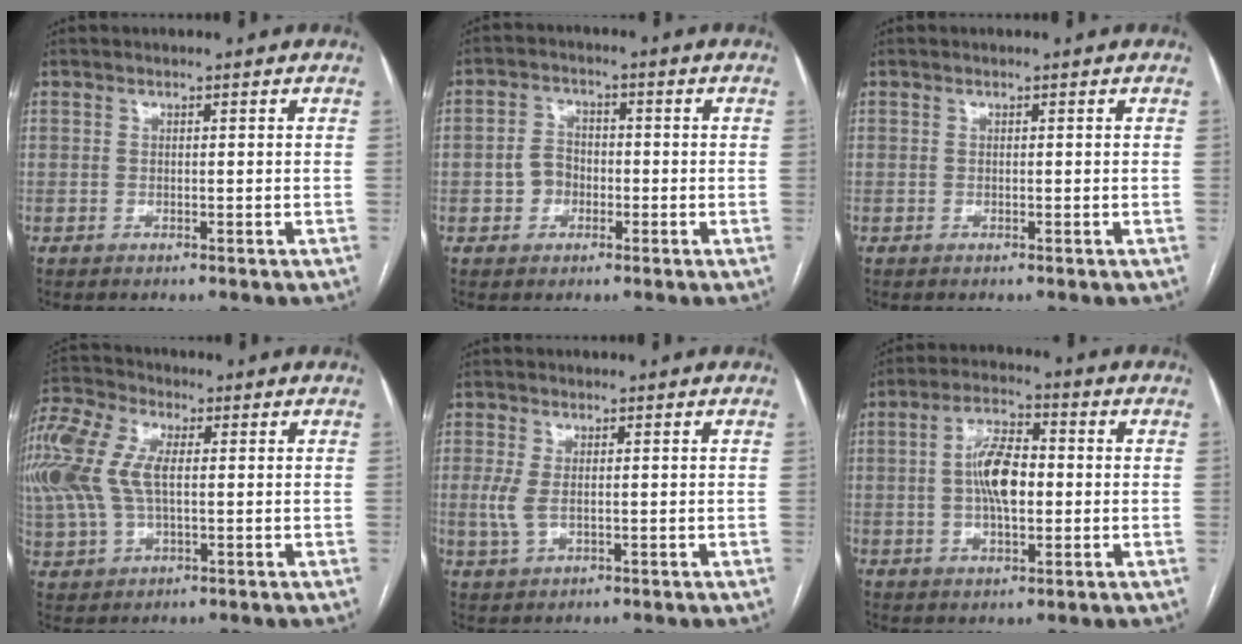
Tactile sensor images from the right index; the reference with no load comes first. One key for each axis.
{"total": 4.1, "fx": -1.1, "fy": 3.4, "fz": 1.9, "tx": -0.037, "ty": 0.015, "tz": -0.017}
{"total": 0.0}
{"total": 23.1, "fx": 4.3, "fy": 14.1, "fz": 17.7, "tx": -0.479, "ty": 0.059, "tz": 0.086}
{"total": 3.3, "fx": 0.0, "fy": 1.7, "fz": 2.9, "tx": -0.074, "ty": -0.006, "tz": 0.005}
{"total": 8.5, "fx": 0.1, "fy": 3.4, "fz": 7.8, "tx": -0.151, "ty": 0.013, "tz": 0.000}